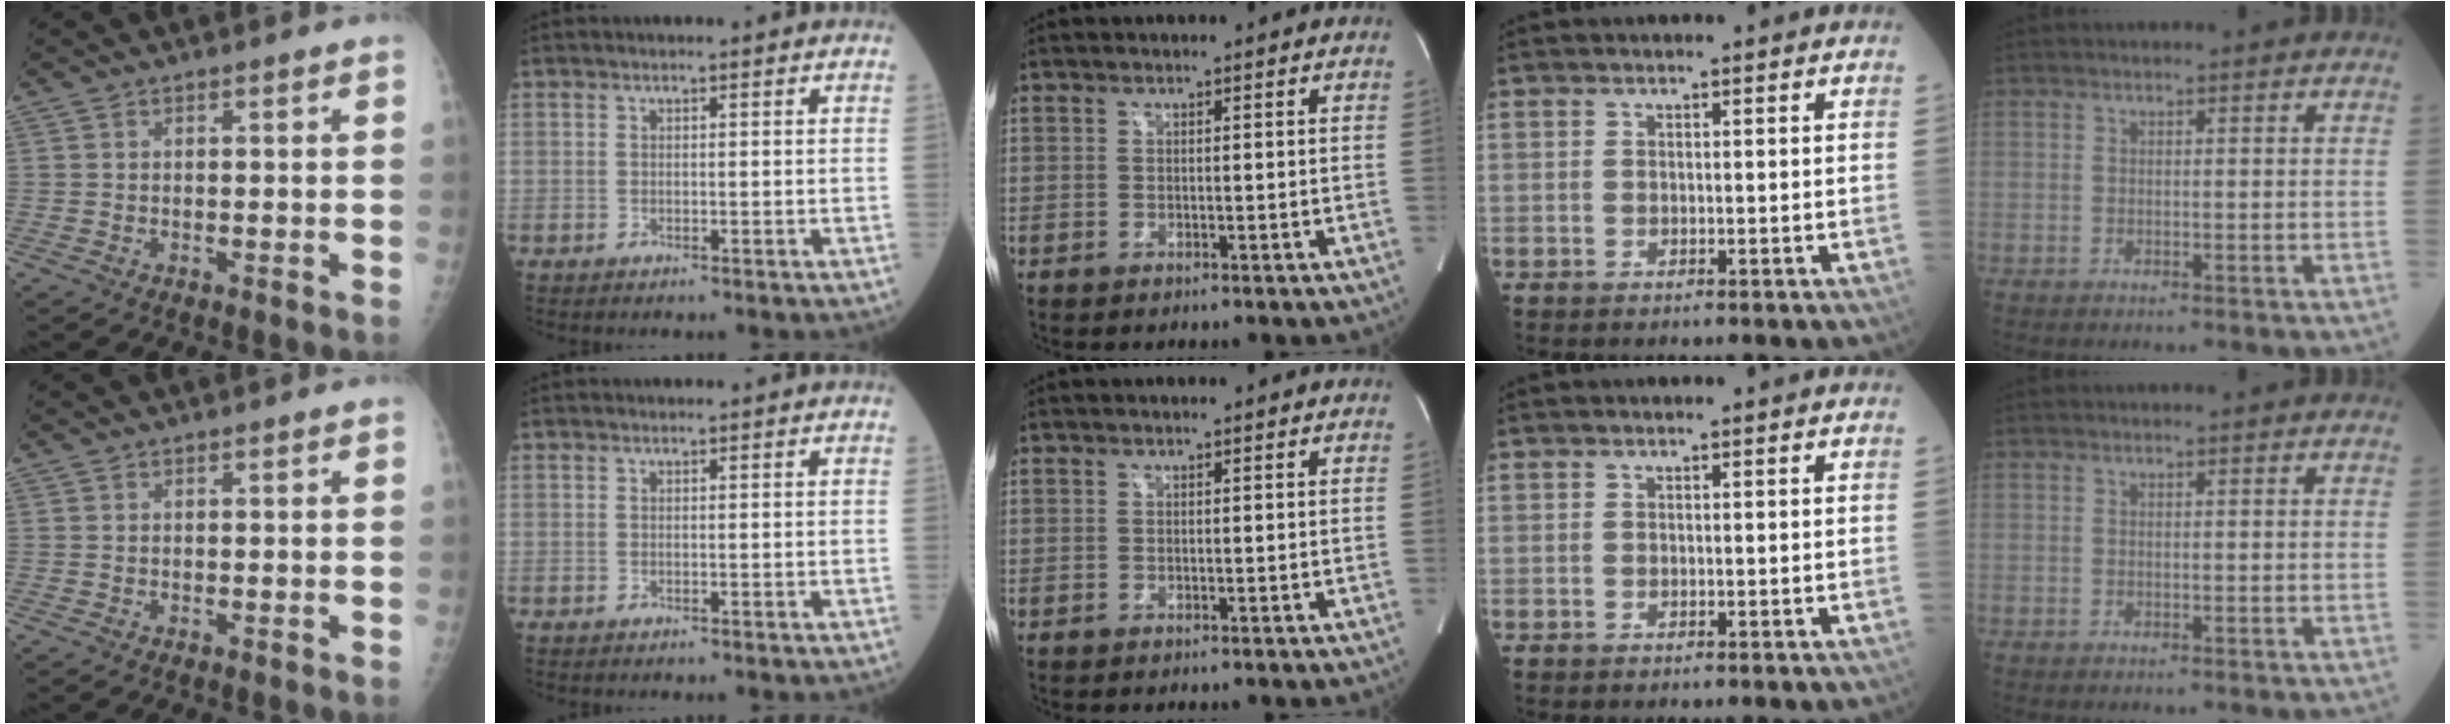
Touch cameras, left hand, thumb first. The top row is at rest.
{}